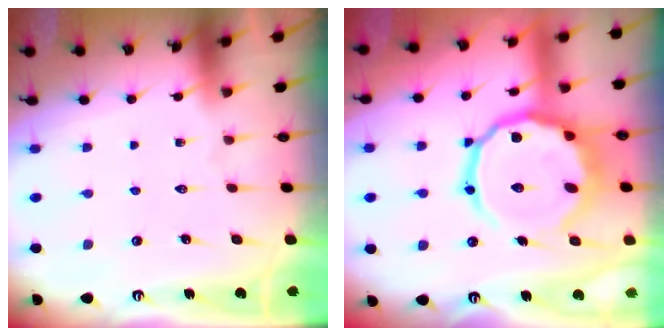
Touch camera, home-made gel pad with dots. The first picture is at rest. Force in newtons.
{"total": 18.3, "press": 18.2, "slide": 2.2}